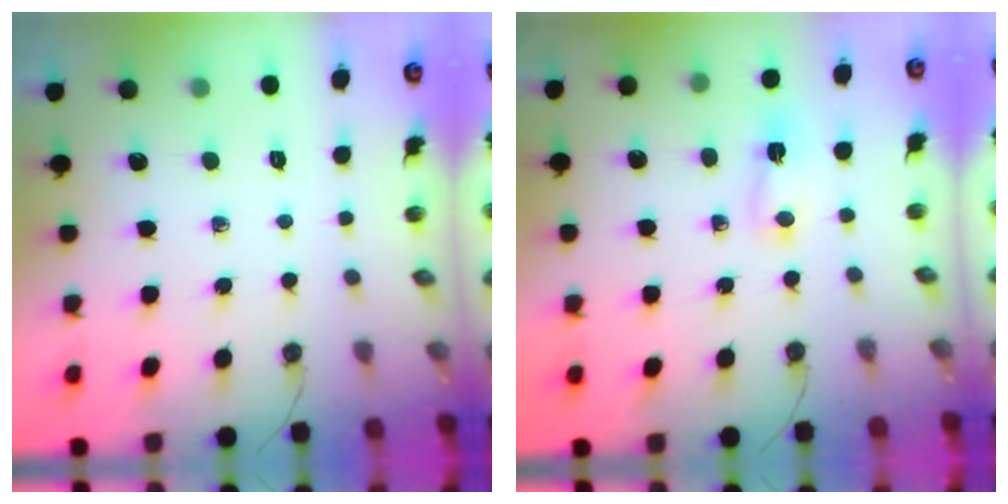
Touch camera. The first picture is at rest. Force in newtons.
{"total": 2.3, "press": 2.3, "slide": 0.4}